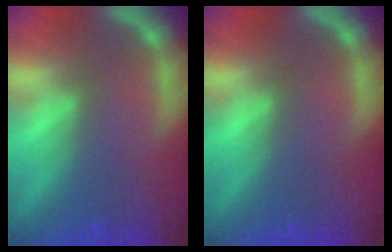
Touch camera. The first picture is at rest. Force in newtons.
{"total": 0.0}